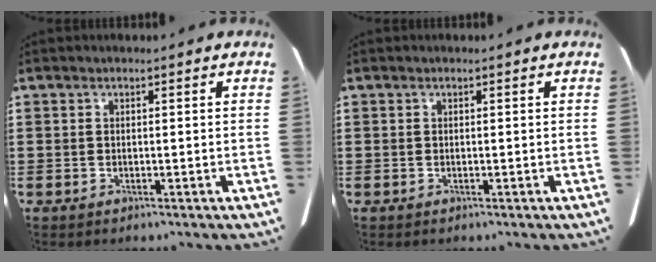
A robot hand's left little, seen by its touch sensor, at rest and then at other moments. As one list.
[{"total": 0.0}]